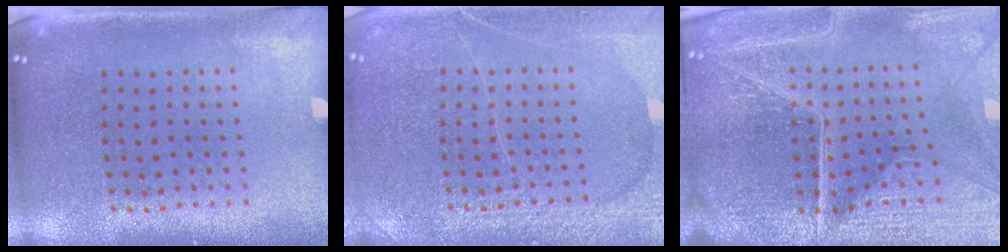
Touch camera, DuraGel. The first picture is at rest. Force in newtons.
{"total": 5.5, "press": 5.5, "slide": 0.7}
{"total": 6.5, "press": 5.8, "slide": 3.1}